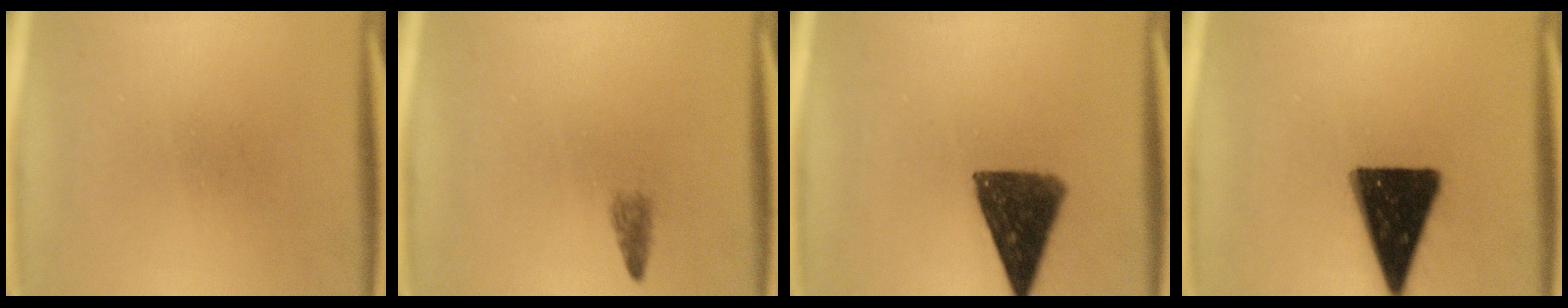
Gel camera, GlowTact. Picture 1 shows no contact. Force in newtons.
{"total": 1.4}
{"total": 11.7}
{"total": 17.2}